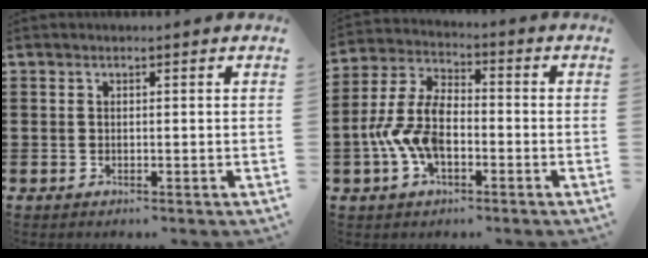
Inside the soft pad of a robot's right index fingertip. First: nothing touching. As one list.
[{"total": 8.9, "force": [-2.4, 4.9, 7.1], "torque": [-0.179, -0.004, -0.053]}]